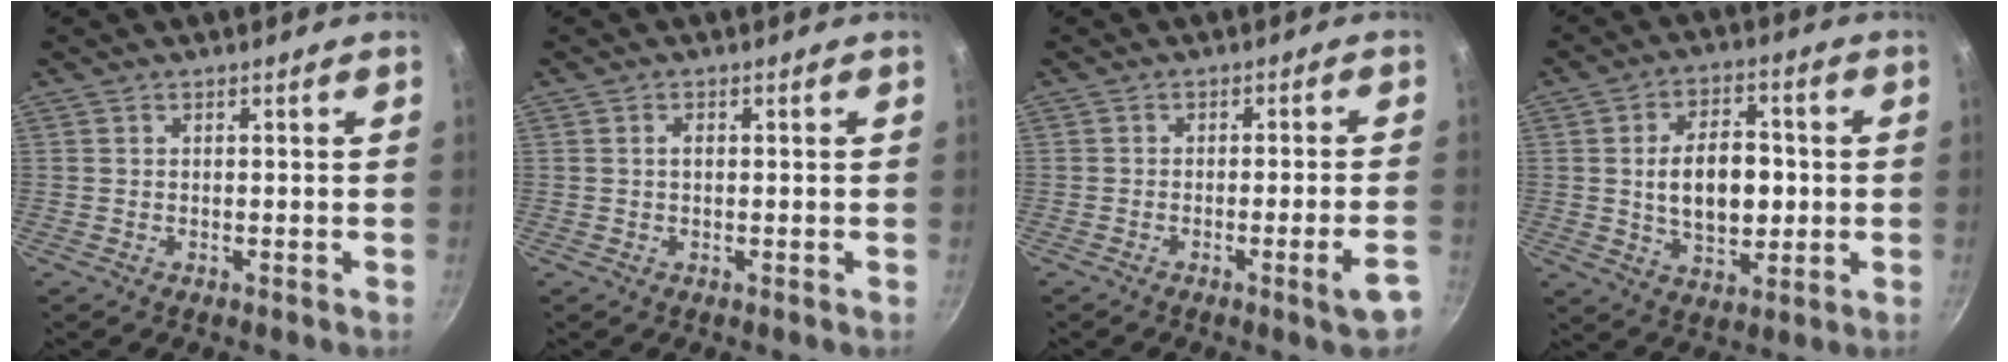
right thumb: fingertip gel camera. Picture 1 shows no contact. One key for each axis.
{"total": 1.3, "fx": 0.2, "fy": 0.7, "fz": 1.0, "tx": -0.018, "ty": 0.004, "tz": 0.003}
{"total": 5.6, "fx": -2.7, "fy": 0.5, "fz": 4.8, "tx": -0.061, "ty": 0.013, "tz": -0.032}
{"total": 12.8, "fx": 0.2, "fy": 7.9, "fz": 10.1, "tx": -0.136, "ty": 0.007, "tz": 0.007}